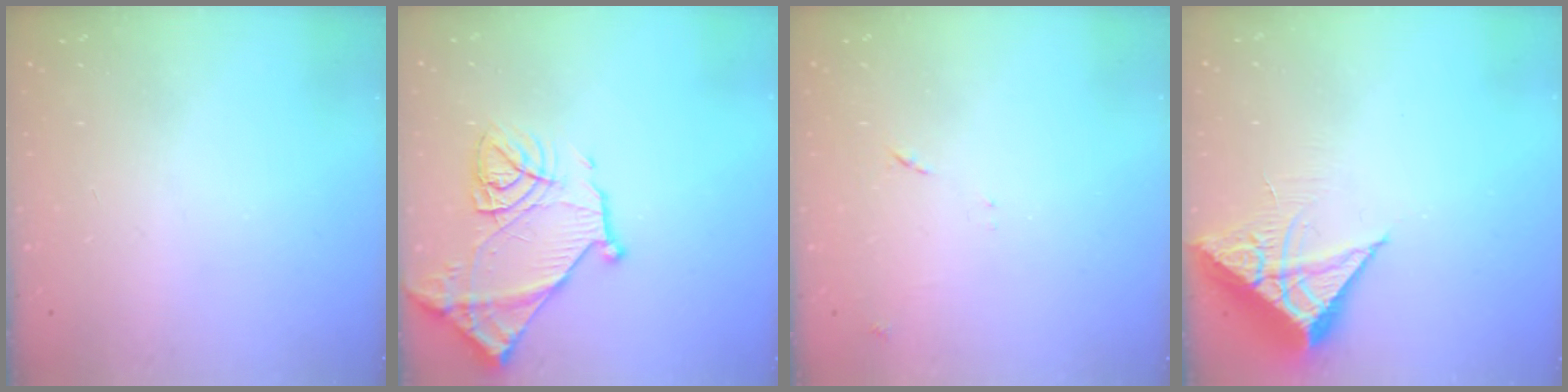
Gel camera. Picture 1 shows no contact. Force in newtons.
{"total": 14.6, "press": 14.6, "slide": 1.0}
{"total": 8.5, "press": 8.5, "slide": 0.7}
{"total": 7.7, "press": 7.7, "slide": 0.5}